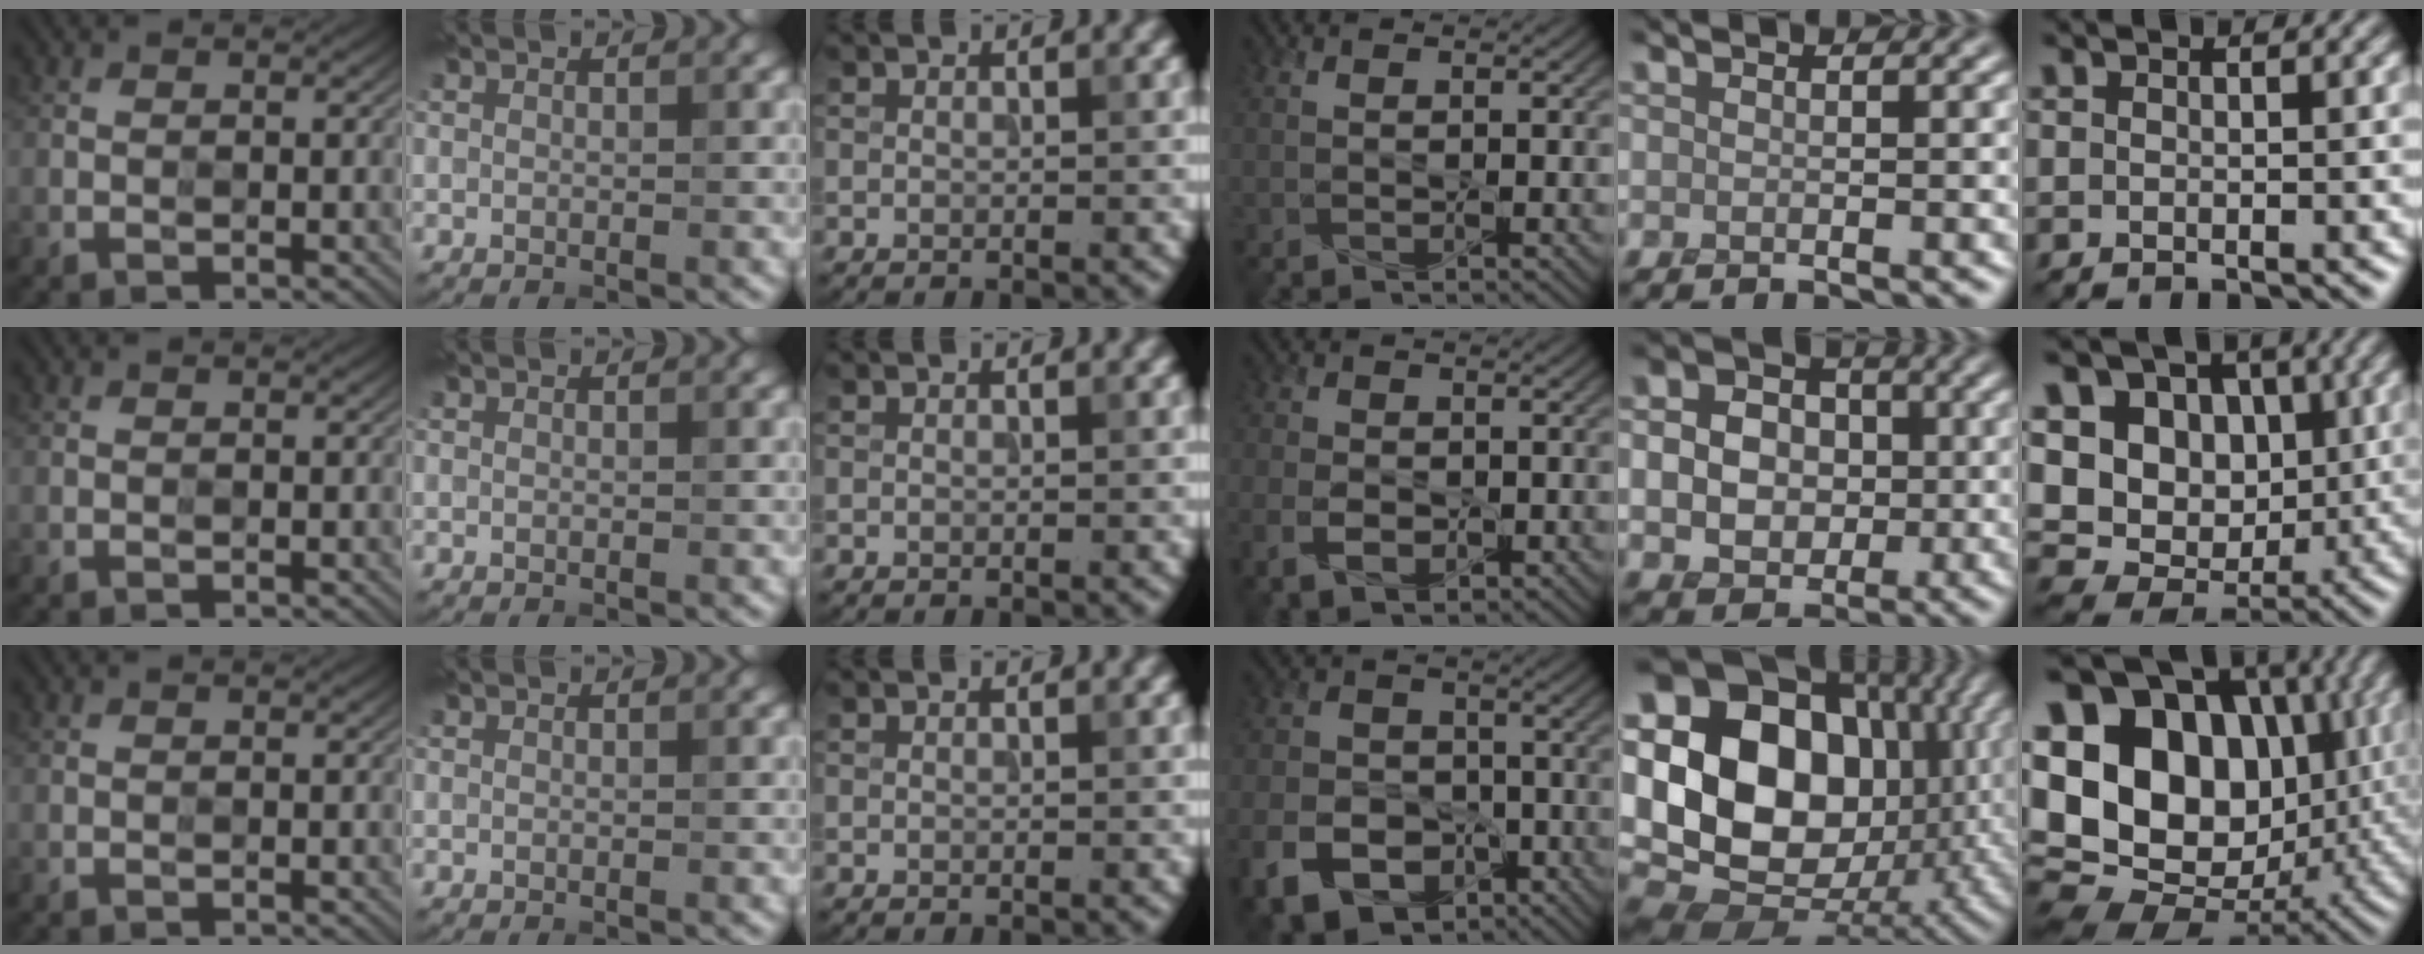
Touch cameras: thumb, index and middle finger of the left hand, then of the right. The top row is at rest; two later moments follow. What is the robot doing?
{"motion": "press", "object": "memory foam"}